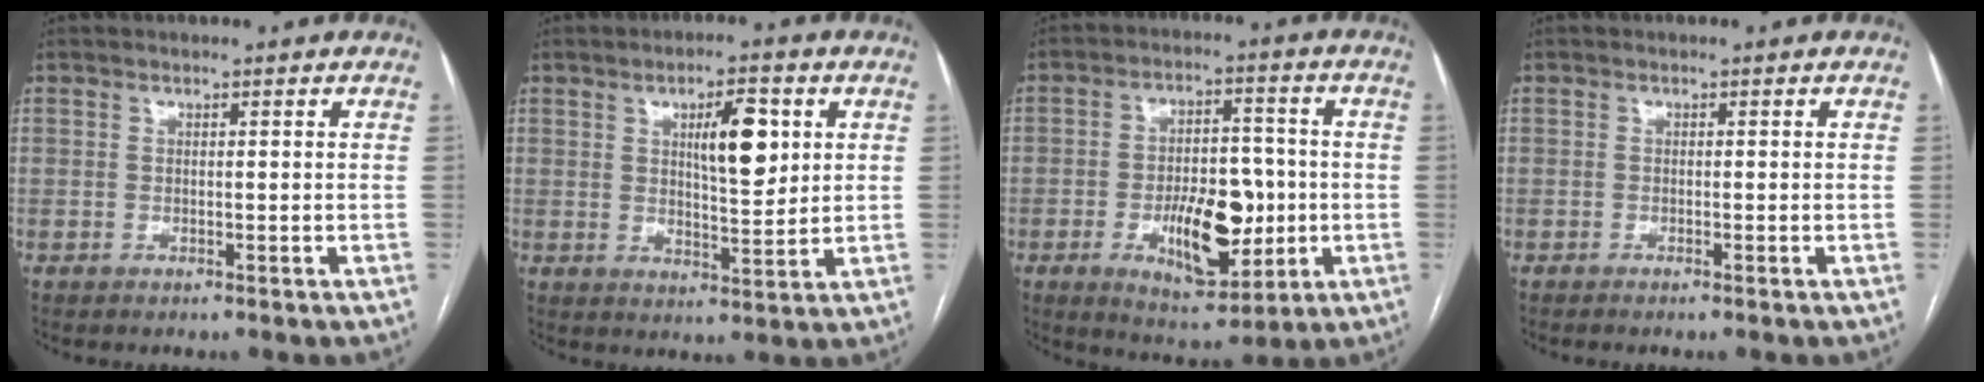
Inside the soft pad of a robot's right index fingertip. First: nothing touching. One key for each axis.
{"total": 8.1, "fx": 2.6, "fy": 2.2, "fz": 7.3, "tx": -0.116, "ty": 0.004, "tz": 0.045}
{"total": 12.6, "fx": -2.8, "fy": 5.6, "fz": 10.9, "tx": -0.178, "ty": 0.004, "tz": -0.034}
{"total": 0.7, "fx": -0.6, "fy": -0.2, "fz": 0.4, "tx": -0.007, "ty": 0.001, "tz": -0.010}